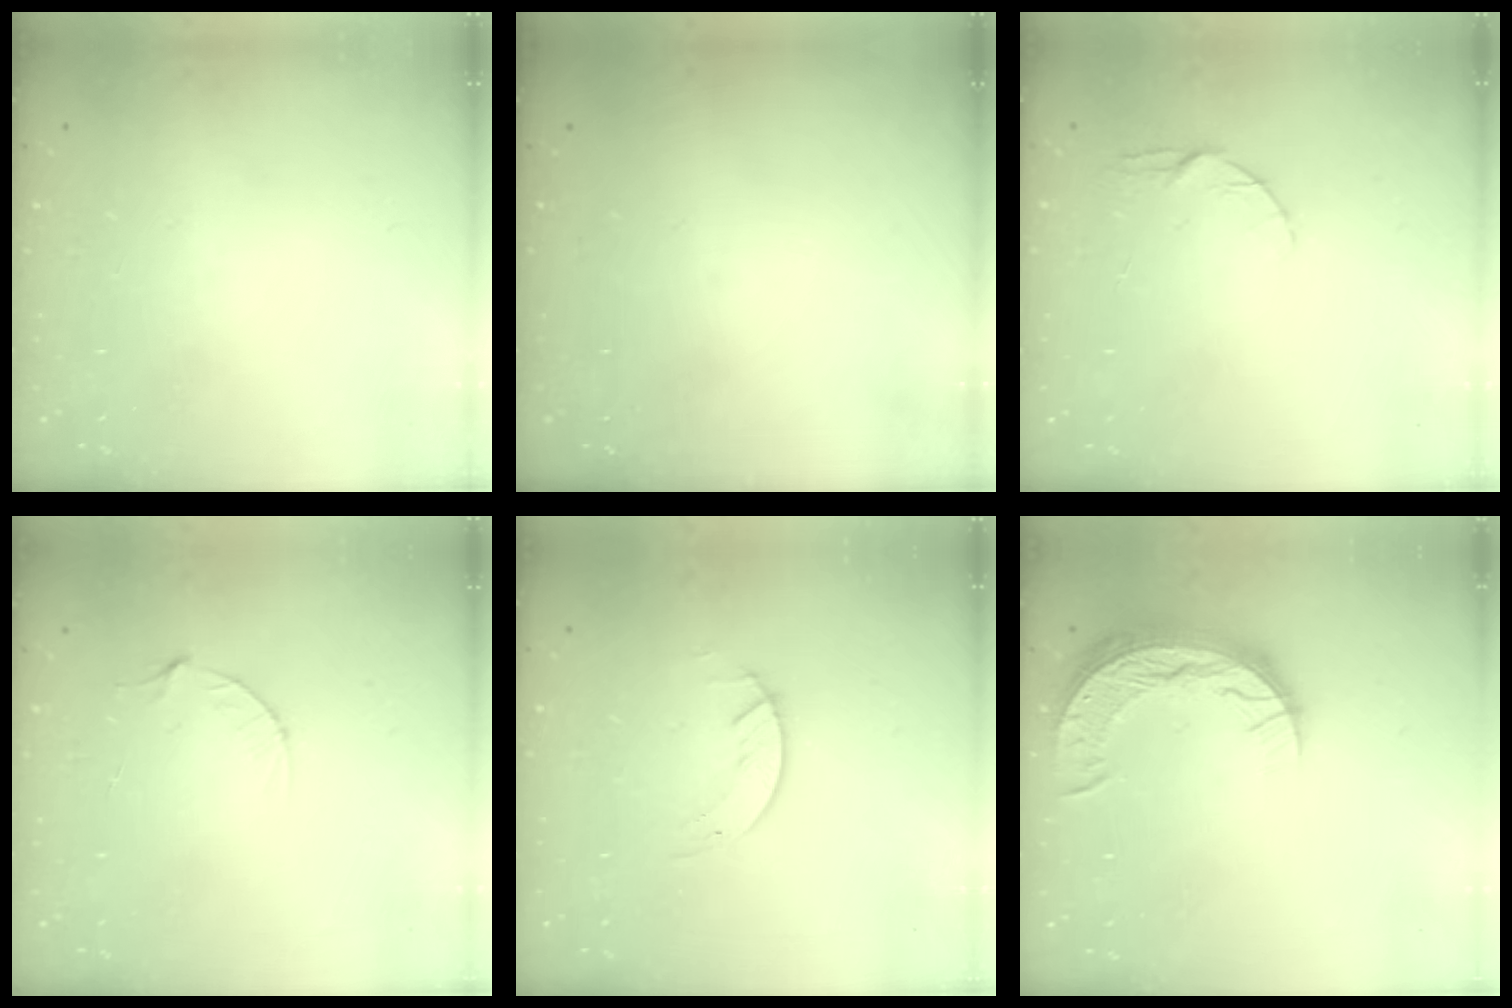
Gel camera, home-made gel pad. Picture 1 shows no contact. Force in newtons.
{"total": 0.0}
{"total": 4.0, "press": 3.9, "slide": 0.4}
{"total": 4.1, "press": 4.1, "slide": 0.4}
{"total": 1.2, "press": 1.1, "slide": 0.2}
{"total": 12.2, "press": 12.2, "slide": 0.9}